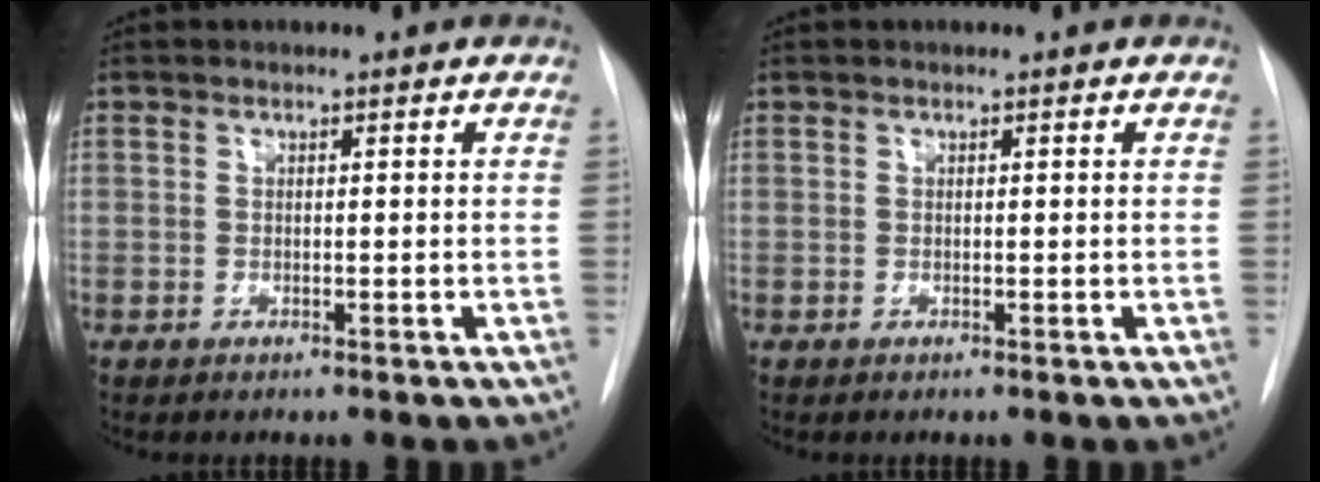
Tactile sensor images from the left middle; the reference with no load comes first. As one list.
[{"total": 0.0}]